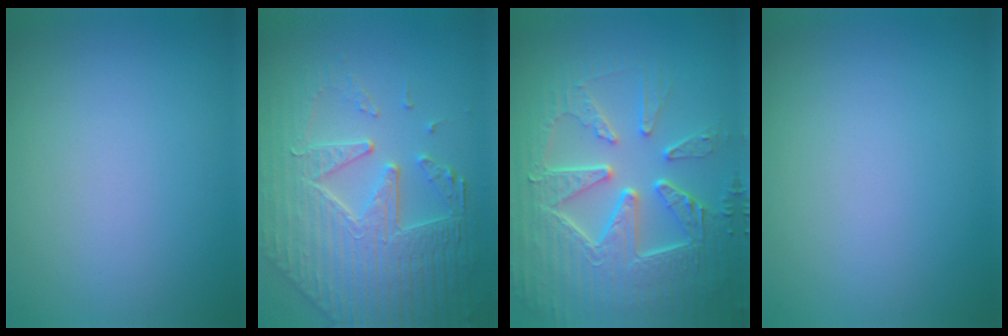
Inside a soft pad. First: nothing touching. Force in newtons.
{"total": 8.1, "press": 6.0, "slide": 5.4}
{"total": 9.1, "press": 6.5, "slide": 6.3}
{"total": 0.0}